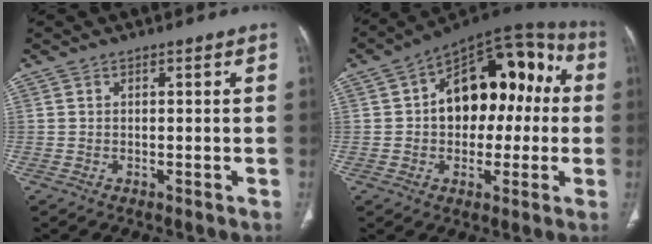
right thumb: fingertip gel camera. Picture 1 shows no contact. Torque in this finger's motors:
{"motor_torque": [0.15, 2.29, 1.57, -0.22, 0.12]}